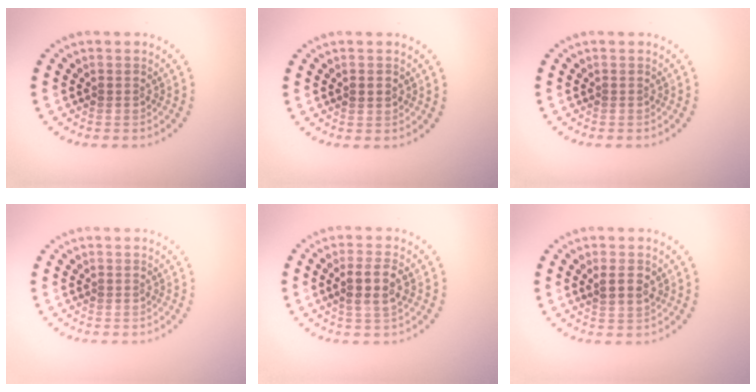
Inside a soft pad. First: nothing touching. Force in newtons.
{"total": 1.2, "press": 1.2, "slide": 0.2}
{"total": 0.0}
{"total": 0.0}
{"total": 2.8, "press": 2.7, "slide": 0.9}
{"total": 1.7, "press": 1.5, "slide": 0.6}